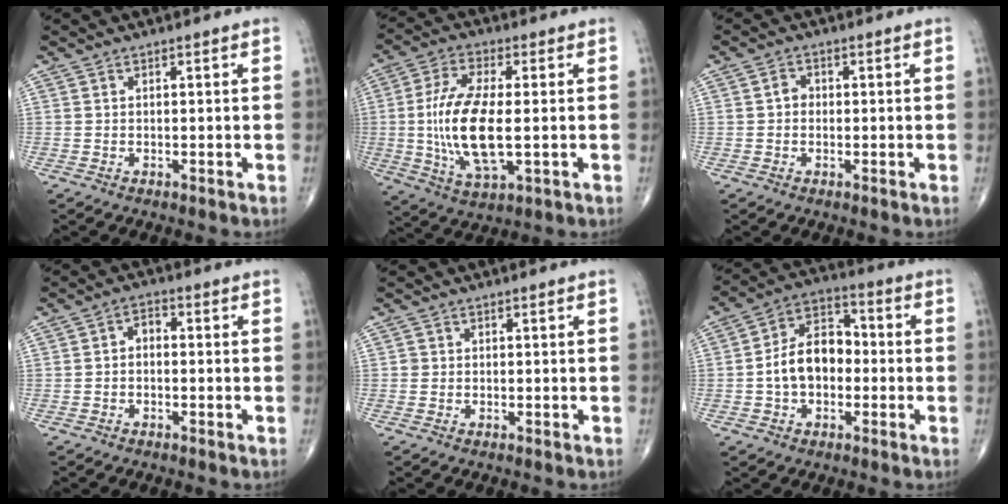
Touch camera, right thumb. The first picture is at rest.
{"total": 15.0, "force": [-0.8, 5.8, 13.8], "torque": [-0.282, -0.008, -0.011]}
{"total": 2.1, "force": [0.0, 1.8, 1.0], "torque": [-0.009, 0.009, -0.004]}
{"total": 2.6, "force": [-0.4, 1.7, 1.9], "torque": [-0.021, 0.016, -0.018]}
{"total": 0.7, "force": [0.0, 0.7, 0.1], "torque": [0.004, 0.004, -0.001]}
{"total": 11.2, "force": [-1.3, 7.7, 8.1], "torque": [-0.117, 0.038, -0.036]}